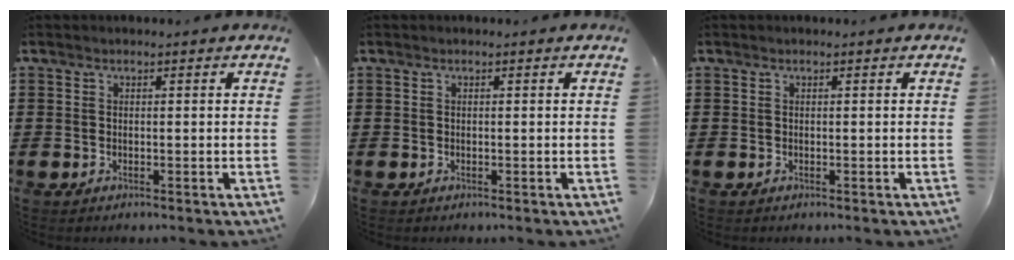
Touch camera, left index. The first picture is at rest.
{"total": 0.0}
{"total": 0.0}